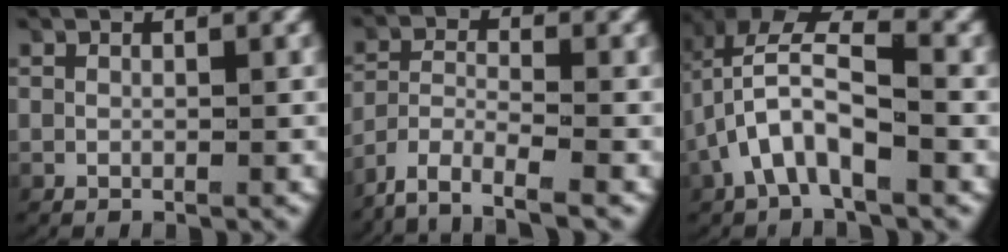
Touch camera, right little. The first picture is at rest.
{"total": 7.5, "force": [-6.1, 3.0, 3.2], "torque": [-0.072, -0.032, -0.091]}
{"total": 5.5, "force": [0.2, 3.5, 4.3], "torque": [-0.094, -0.008, 0.002]}